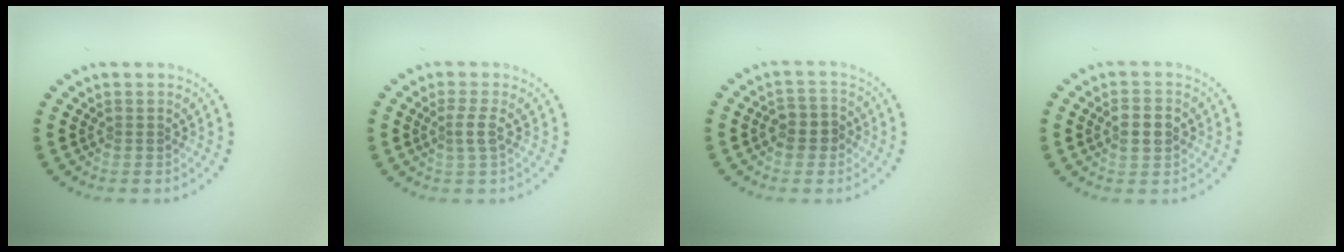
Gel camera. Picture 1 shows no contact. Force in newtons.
{"total": 1.6, "press": 1.1, "slide": 1.1}
{"total": 2.5, "press": 2.3, "slide": 0.8}
{"total": 2.2, "press": 2.2, "slide": 0.2}